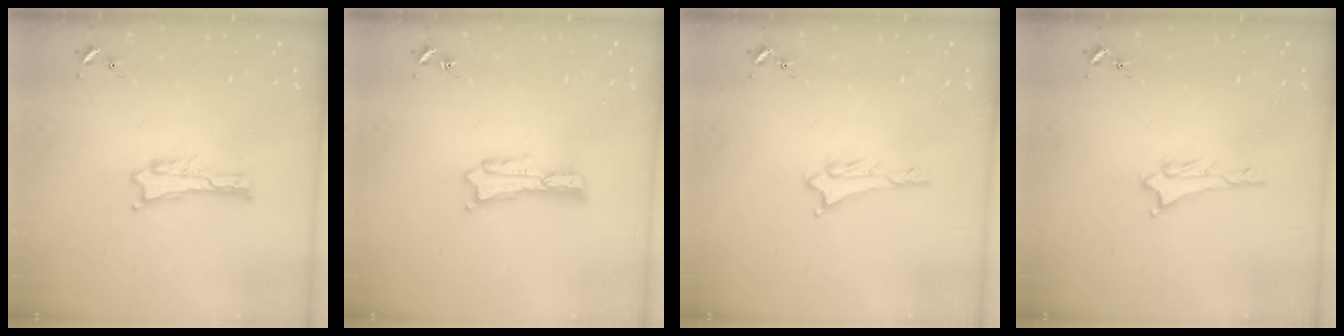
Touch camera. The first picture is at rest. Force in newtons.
{"total": 0.9, "press": 0.9, "slide": 0.2}
{"total": 0.8, "press": 0.8, "slide": 0.1}
{"total": 0.8, "press": 0.8, "slide": 0.1}